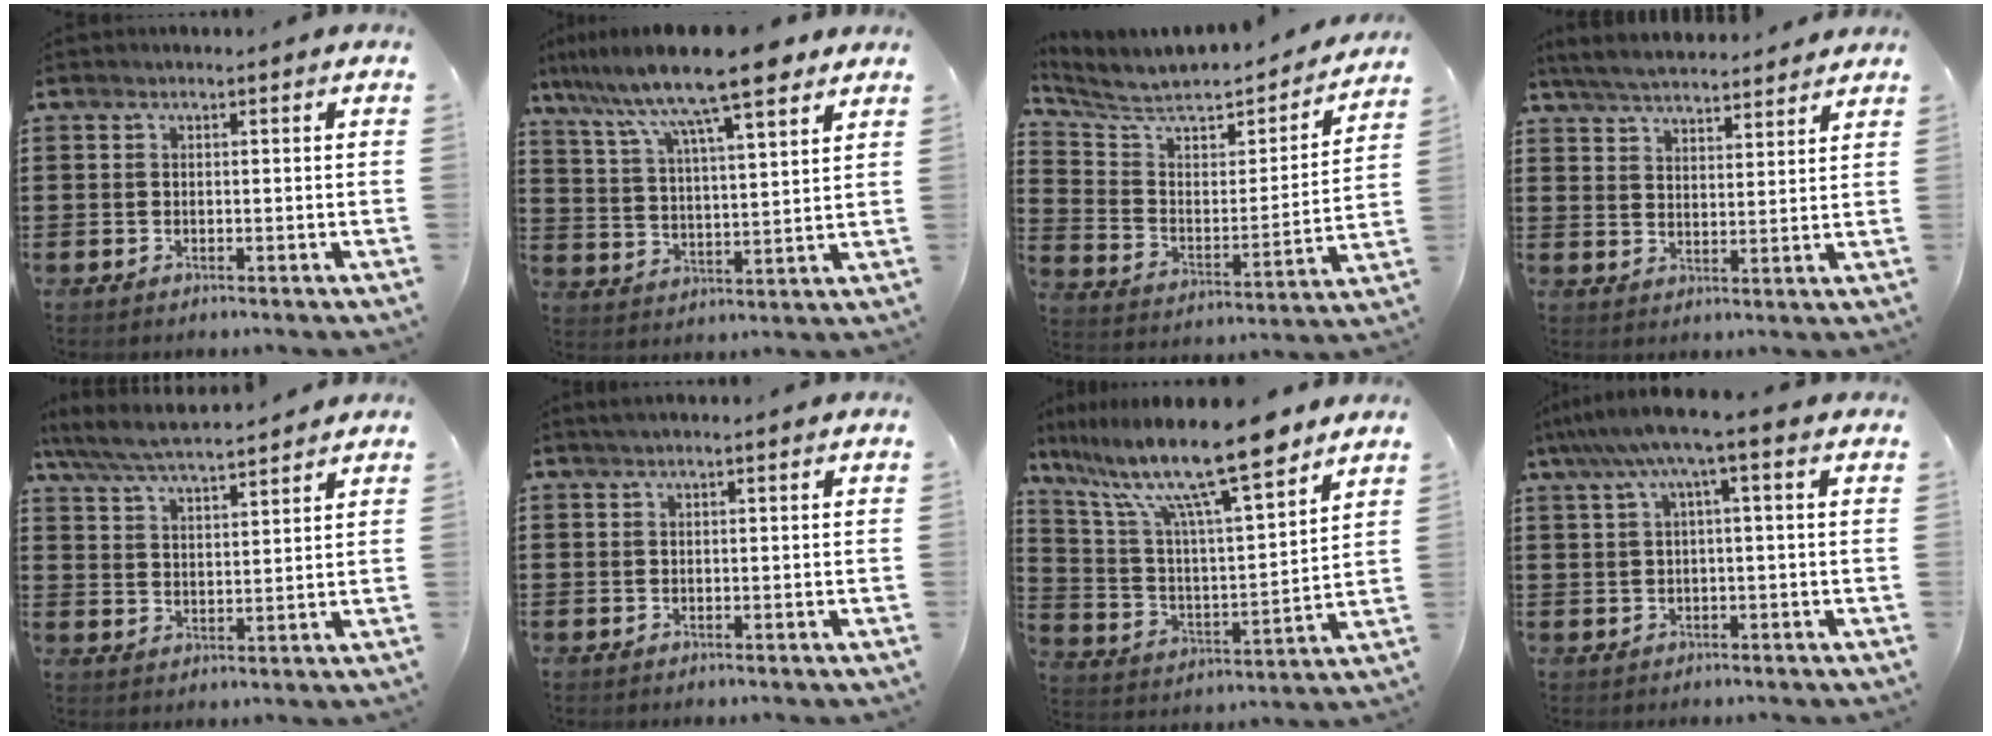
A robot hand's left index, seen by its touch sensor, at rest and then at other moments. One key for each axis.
{"total": 11.9, "fx": 9.4, "fy": 1.5, "fz": 7.3, "tx": -0.164, "ty": -0.038, "tz": 0.155}
{"total": 6.1, "fx": 5.2, "fy": 2.1, "fz": 2.3, "tx": -0.076, "ty": -0.043, "tz": 0.085}
{"total": 5.1, "fx": 5.0, "fy": 0.5, "fz": 1.1, "tx": -0.040, "ty": -0.019, "tz": 0.091}
{"total": 6.0, "fx": 5.6, "fy": 0.5, "fz": 2.2, "tx": -0.063, "ty": -0.026, "tz": 0.098}
{"total": 0.6, "fx": 0.3, "fy": -0.1, "fz": 0.5, "tx": -0.008, "ty": -0.001, "tz": 0.006}
{"total": 15.0, "fx": 11.6, "fy": 1.6, "fz": 9.4, "tx": -0.209, "ty": -0.060, "tz": 0.196}
{"total": 5.4, "fx": 1.5, "fy": 0.0, "fz": 5.2, "tx": -0.101, "ty": 0.000, "tz": 0.023}